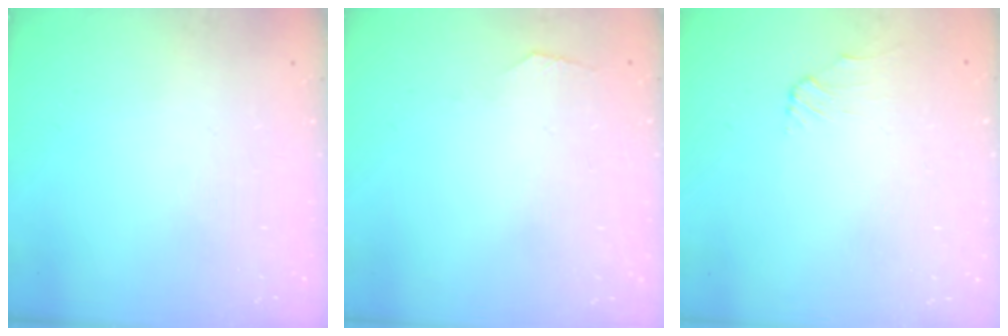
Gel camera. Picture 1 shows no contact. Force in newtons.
{"total": 1.4, "press": 1.4, "slide": 0.3}
{"total": 0.6, "press": 0.4, "slide": 0.4}